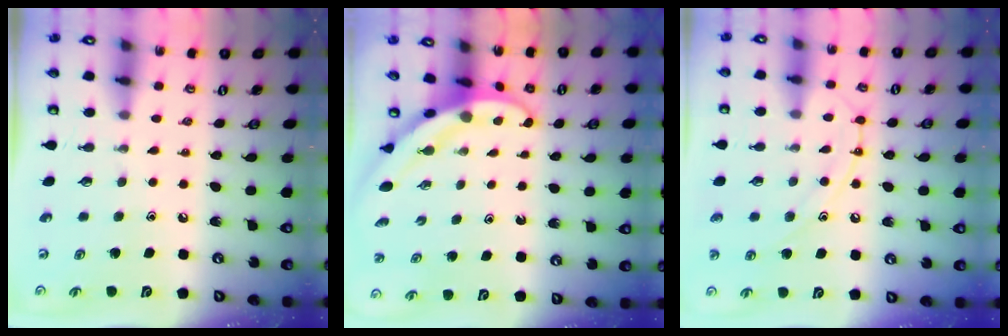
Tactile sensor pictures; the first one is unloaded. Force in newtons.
{"total": 3.8, "press": 3.8, "slide": 0.1}
{"total": 11.5, "press": 11.4, "slide": 1.1}